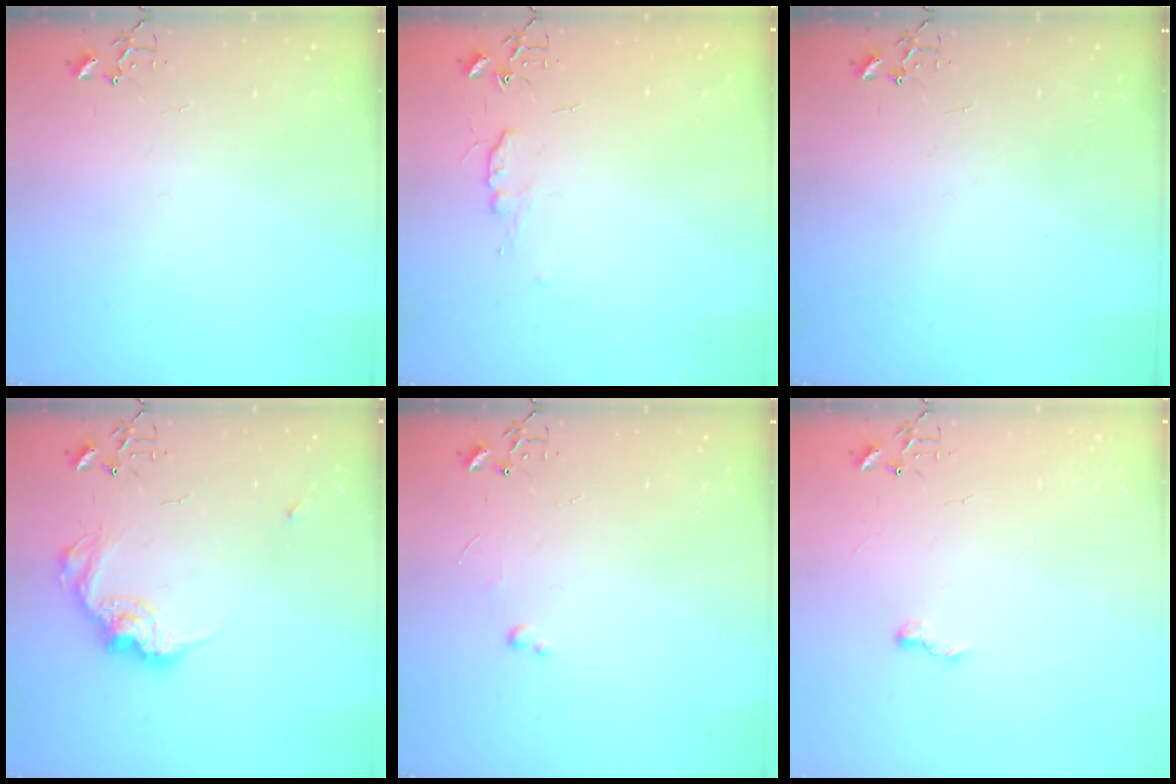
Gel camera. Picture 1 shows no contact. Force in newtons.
{"total": 5.6, "press": 5.5, "slide": 0.7}
{"total": 0.0}
{"total": 13.5, "press": 13.5, "slide": 0.8}
{"total": 2.6, "press": 2.6, "slide": 0.4}
{"total": 5.7, "press": 5.6, "slide": 0.7}